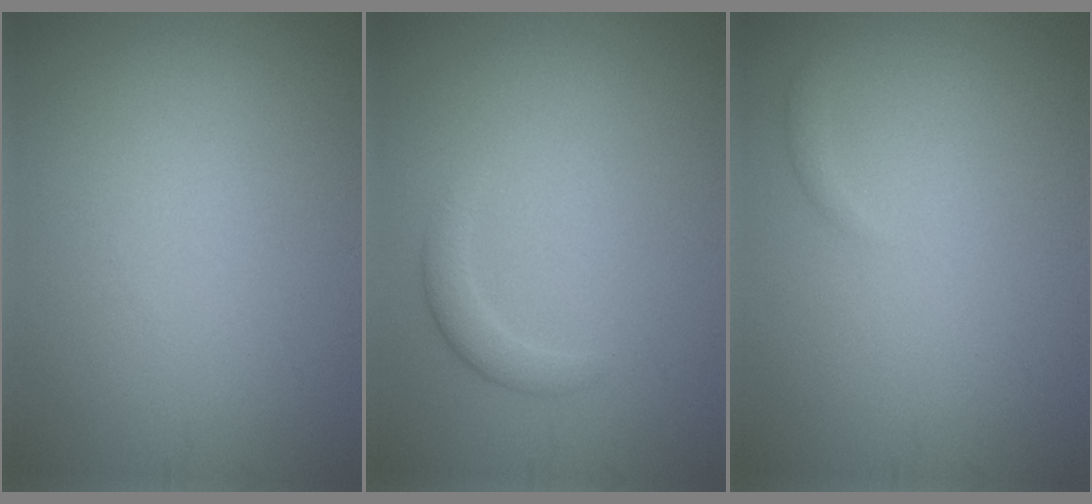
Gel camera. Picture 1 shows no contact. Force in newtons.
{"total": 1.5, "press": 1.5, "slide": 0.1}
{"total": 0.8, "press": 0.8, "slide": 0.0}